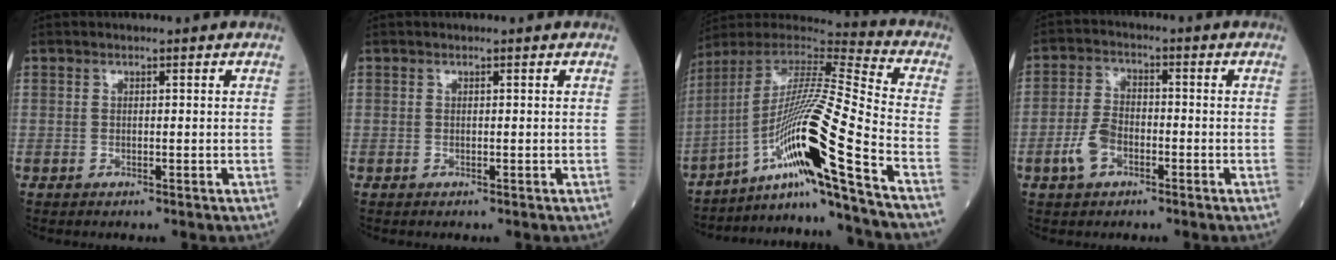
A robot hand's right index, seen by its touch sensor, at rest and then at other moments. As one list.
[{"total": 0.0}, {"total": 19.5, "force": [-11.1, -2.5, 15.8], "torque": [-0.308, -0.010, -0.201]}, {"total": 5.3, "force": [-2.4, 3.0, 3.6], "torque": [-0.086, 0.005, -0.048]}]